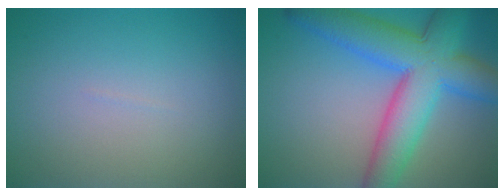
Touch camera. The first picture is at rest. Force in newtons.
{"total": 10.0, "press": 10.0, "slide": 0.3}